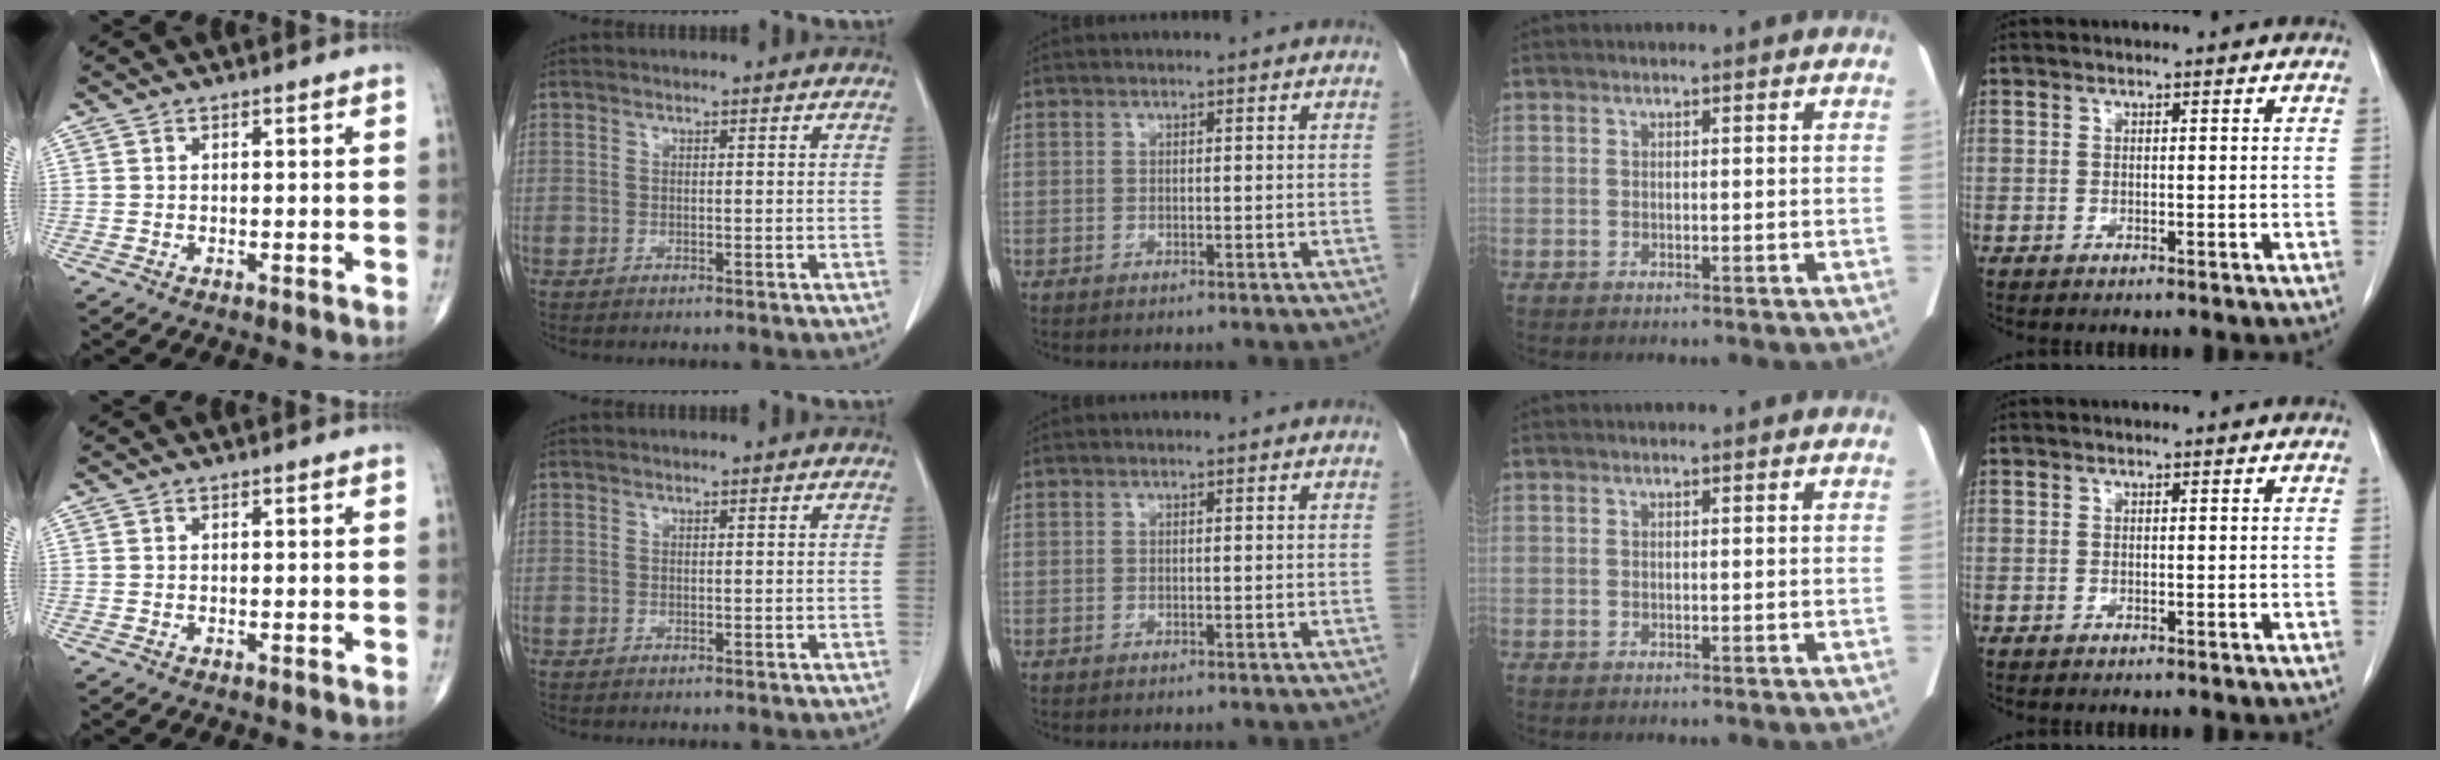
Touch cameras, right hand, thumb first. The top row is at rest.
{}